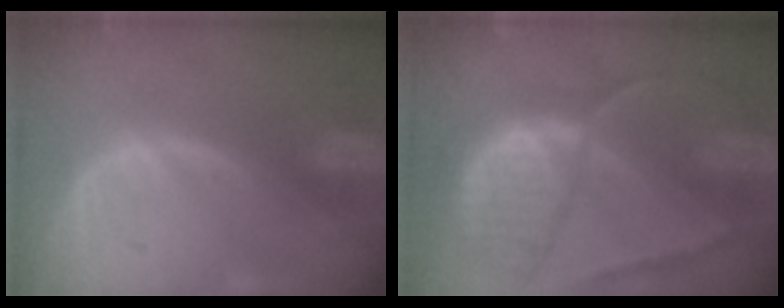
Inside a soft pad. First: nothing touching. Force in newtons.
{"total": 10.7, "press": 8.9, "slide": 5.9}